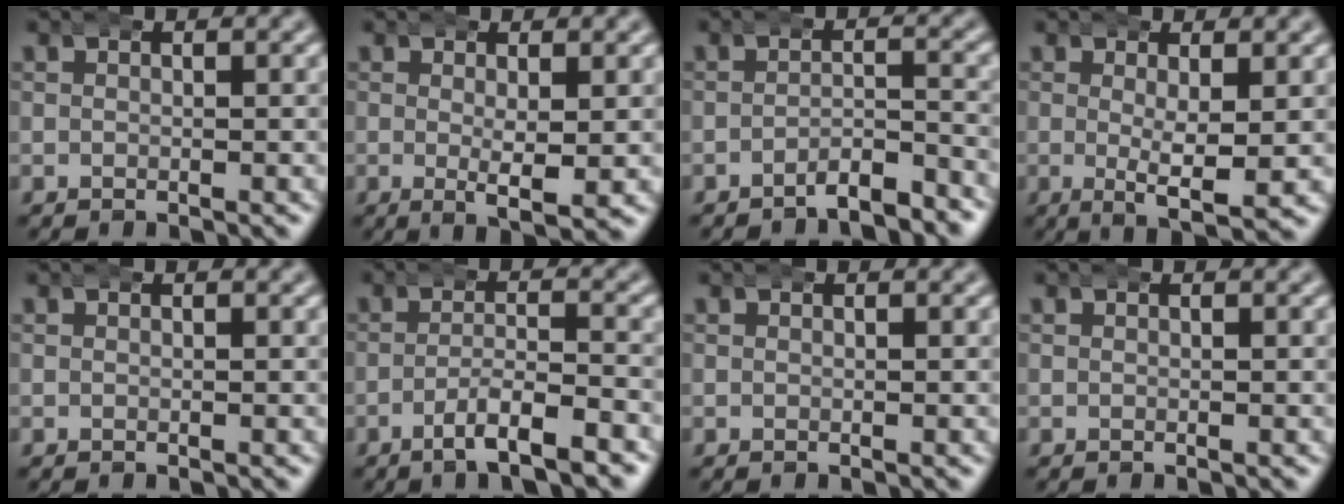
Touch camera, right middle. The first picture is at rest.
{"total": 3.6, "force": [-0.4, 1.0, 3.4], "torque": [-0.056, -0.010, -0.003]}
{"total": 4.1, "force": [-3.9, 0.6, 1.3], "torque": [-0.011, -0.006, -0.068]}
{"total": 4.8, "force": [-0.4, 1.4, 4.6], "torque": [-0.072, -0.014, -0.001]}
{"total": 0.0}
{"total": 4.5, "force": [-3.2, 0.8, 3.1], "torque": [-0.051, -0.003, -0.055]}
{"total": 0.0}
{"total": 0.0}